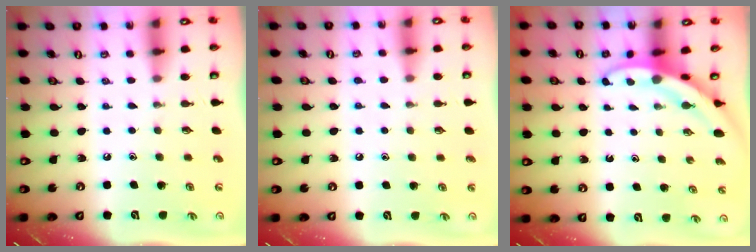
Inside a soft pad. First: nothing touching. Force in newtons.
{"total": 4.9, "press": 4.9, "slide": 0.5}
{"total": 3.1, "press": 3.1, "slide": 0.3}